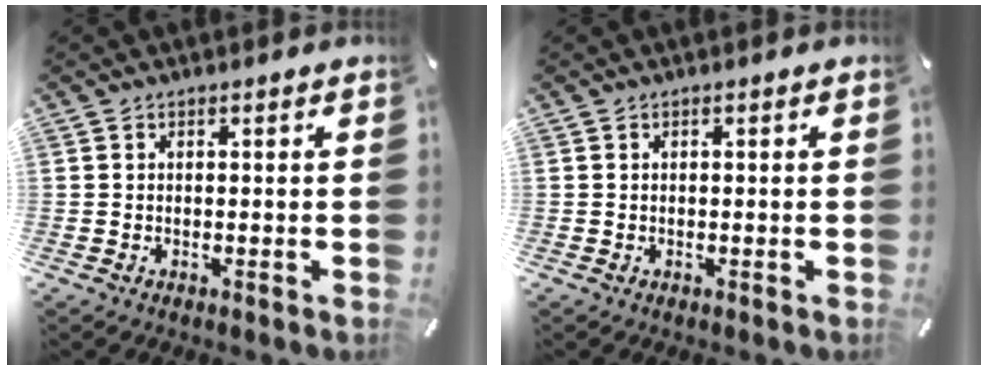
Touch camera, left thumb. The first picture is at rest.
{"total": 0.0}